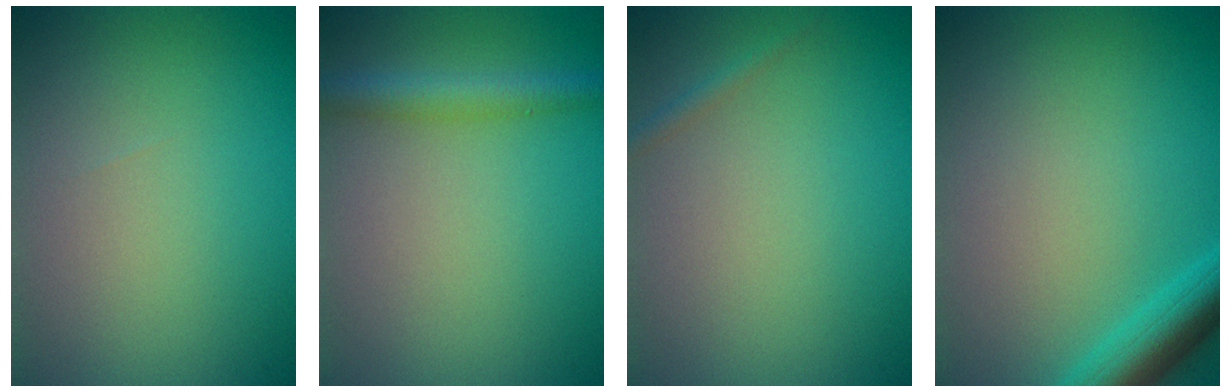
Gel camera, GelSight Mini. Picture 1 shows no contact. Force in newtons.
{"total": 3.1, "press": 3.1, "slide": 0.1}
{"total": 0.8, "press": 0.7, "slide": 0.1}
{"total": 4.4, "press": 4.4, "slide": 0.2}